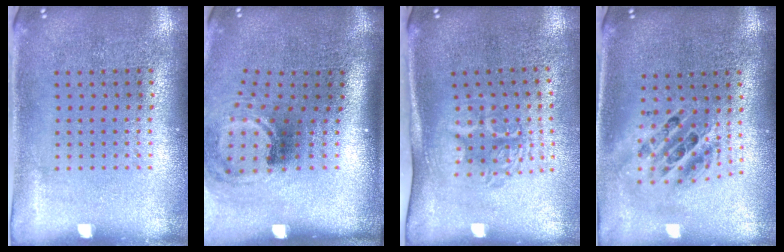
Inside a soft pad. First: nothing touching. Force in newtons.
{"total": 1.8, "press": 1.1, "slide": 1.4}
{"total": 1.7, "press": 1.3, "slide": 1.2}
{"total": 2.0, "press": 1.5, "slide": 1.3}